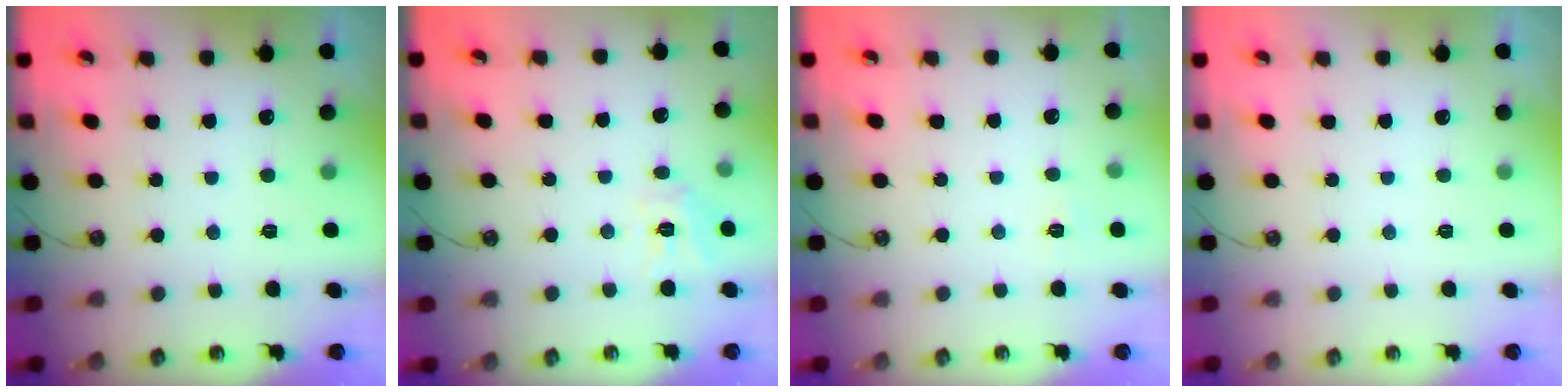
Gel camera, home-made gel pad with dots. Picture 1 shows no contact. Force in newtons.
{"total": 9.1, "press": 9.1, "slide": 0.8}
{"total": 2.7, "press": 2.7, "slide": 0.4}
{"total": 0.0}